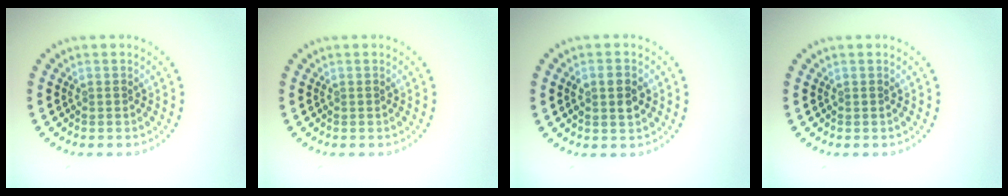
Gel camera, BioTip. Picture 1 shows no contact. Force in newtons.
{"total": 0.0}
{"total": 2.2, "press": 2.2, "slide": 0.2}
{"total": 0.0}